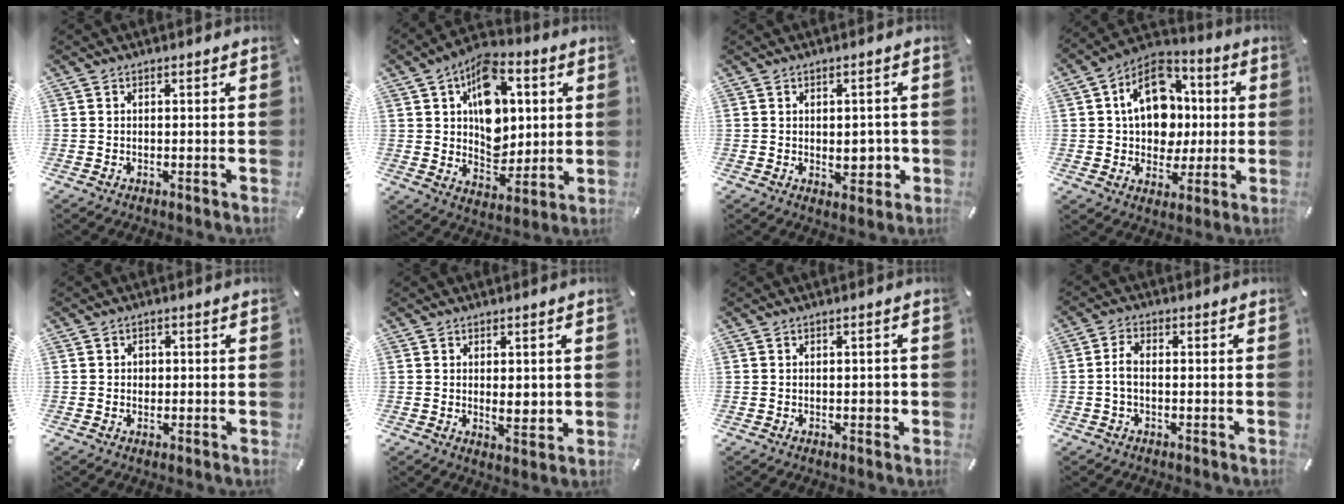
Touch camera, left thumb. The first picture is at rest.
{"total": 15.1, "force": [4.5, 11.2, 9.1], "torque": [-0.124, -0.018, 0.087]}
{"total": 4.4, "force": [-0.3, 3.1, 3.1], "torque": [-0.023, -0.006, -0.011]}
{"total": 15.9, "force": [1.8, 12.7, 9.3], "torque": [-0.160, 0.002, 0.037]}
{"total": 1.6, "force": [-0.1, 1.5, 0.7], "torque": [-0.006, 0.003, -0.007]}
{"total": 3.9, "force": [0.8, 2.2, 3.2], "torque": [-0.039, -0.006, 0.009]}
{"total": 1.7, "force": [-0.2, 0.9, 1.4], "torque": [-0.018, -0.003, -0.006]}
{"total": 3.5, "force": [-0.6, 1.7, 3.0], "torque": [-0.062, 0.005, -0.012]}